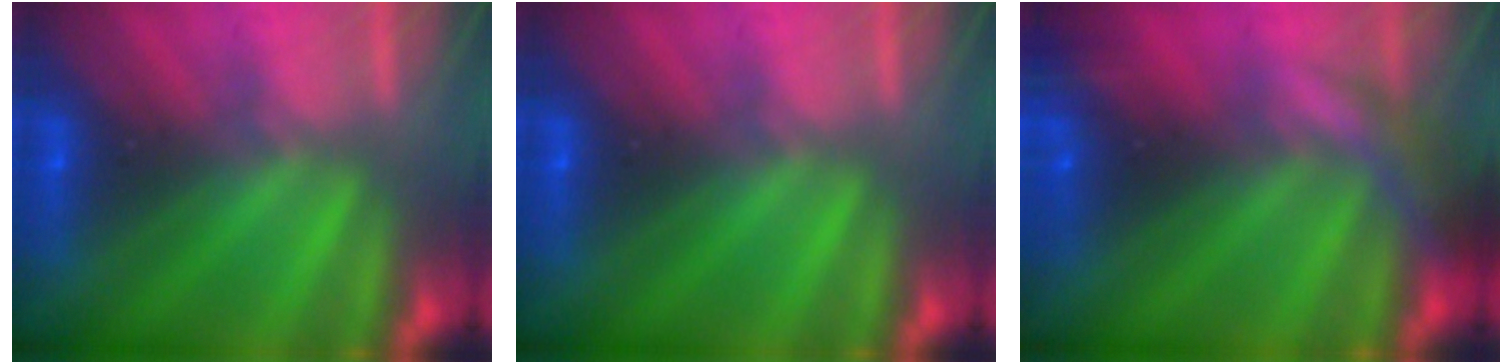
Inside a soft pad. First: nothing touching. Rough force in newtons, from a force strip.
{"total": 0.0}
{"total": 7.8}